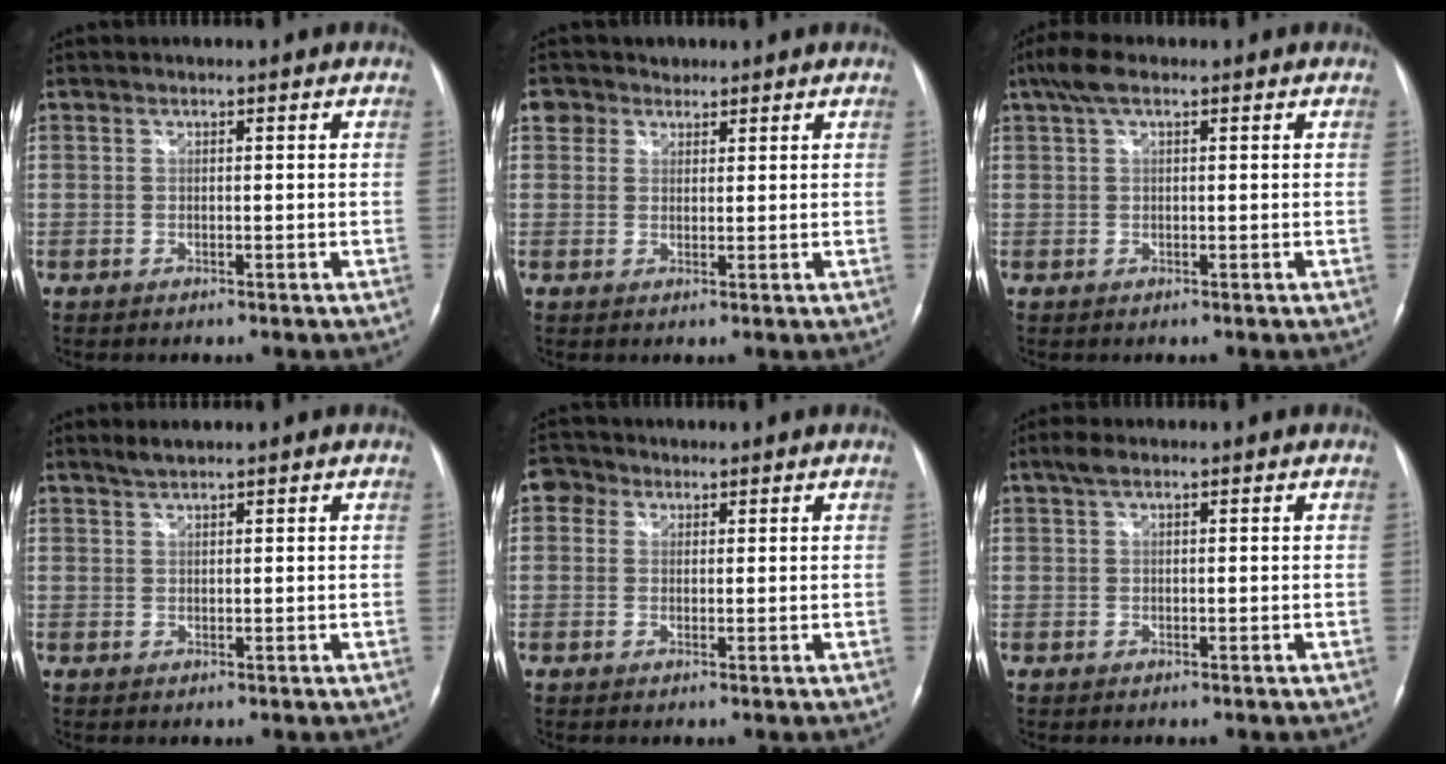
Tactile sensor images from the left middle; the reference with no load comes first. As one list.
[{"total": 3.4, "force": [2.0, 2.7, 0.2], "torque": [-0.005, 0.018, 0.031]}, {"total": 2.9, "force": [1.7, 0.9, 2.1], "torque": [-0.049, 0.023, 0.034]}, {"total": 1.5, "force": [1.4, 0.0, 0.6], "torque": [-0.014, 0.003, 0.032]}, {"total": 3.0, "force": [1.3, 2.5, 0.9], "torque": [-0.018, 0.013, 0.020]}, {"total": 1.8, "force": [1.2, 0.6, 1.3], "torque": [-0.029, 0.017, 0.022]}]